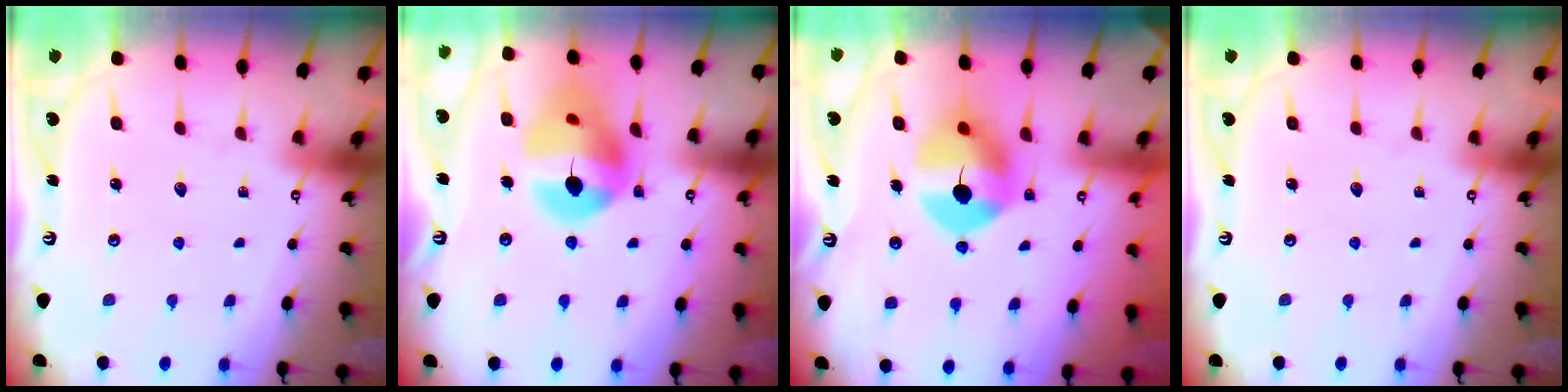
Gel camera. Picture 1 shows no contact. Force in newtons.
{"total": 16.6, "press": 16.5, "slide": 2.1}
{"total": 9.8, "press": 9.8, "slide": 1.0}
{"total": 0.0}